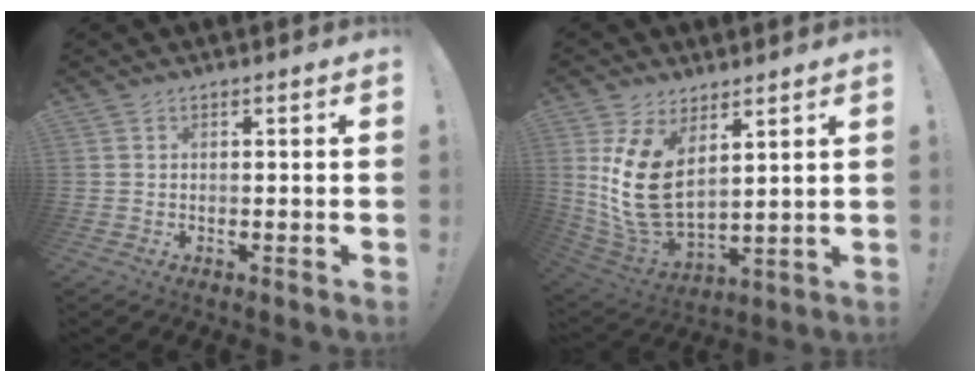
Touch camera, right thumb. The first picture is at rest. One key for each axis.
{"total": 14.8, "fx": 5.4, "fy": 8.4, "fz": 10.8, "tx": -0.232, "ty": -0.041, "tz": 0.103}